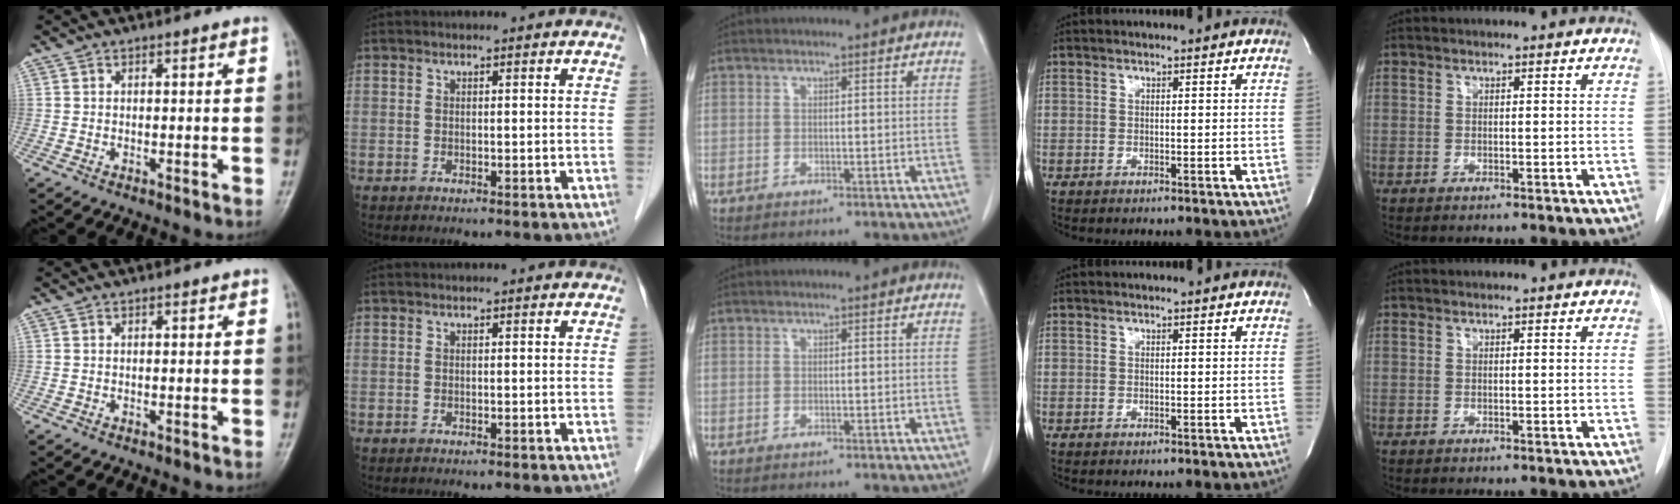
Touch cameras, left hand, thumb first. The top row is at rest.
{}